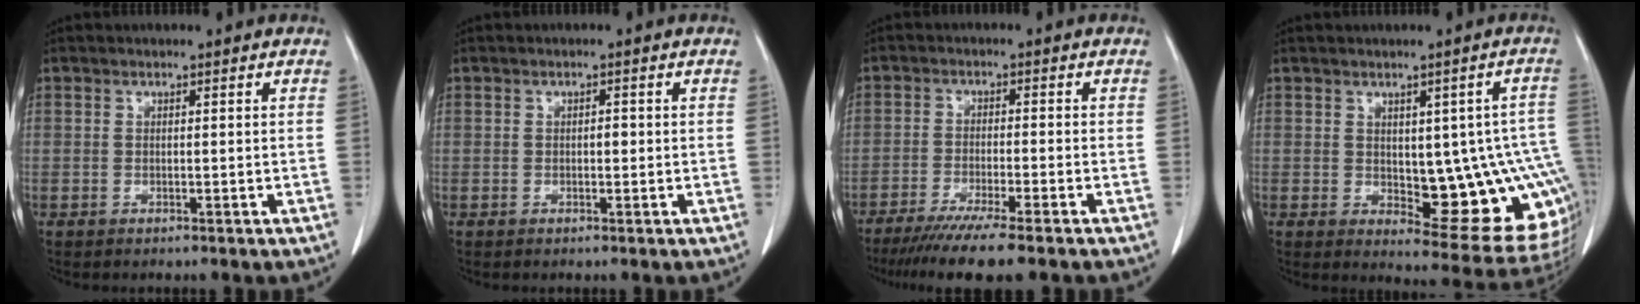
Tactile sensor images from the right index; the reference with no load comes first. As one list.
[{"total": 1.0, "force": [-0.1, 0.5, 0.8], "torque": [-0.012, 0.002, -0.002]}, {"total": 9.3, "force": [-7.2, -0.6, 5.8], "torque": [-0.085, -0.026, -0.116]}, {"total": 14.9, "force": [-1.1, 5.1, 13.9], "torque": [-0.122, 0.011, 0.006]}]